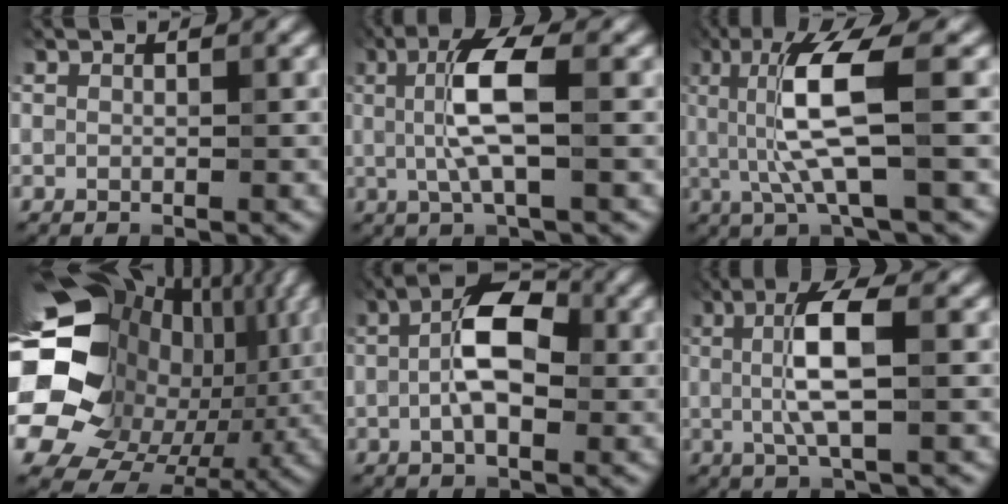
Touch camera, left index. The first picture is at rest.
{"total": 5.6, "force": [0.5, 1.3, 5.4], "torque": [-0.110, 0.004, 0.007]}
{"total": 7.1, "force": [0.7, 1.3, 7.0], "torque": [-0.145, -0.005, 0.019]}
{"total": 22.4, "force": [2.2, 18.9, 11.8], "torque": [-0.234, -0.004, 0.025]}
{"total": 6.2, "force": [0.1, 3.1, 5.4], "torque": [-0.097, 0.011, -0.009]}
{"total": 5.5, "force": [0.5, 1.2, 5.3], "torque": [-0.104, 0.004, 0.009]}